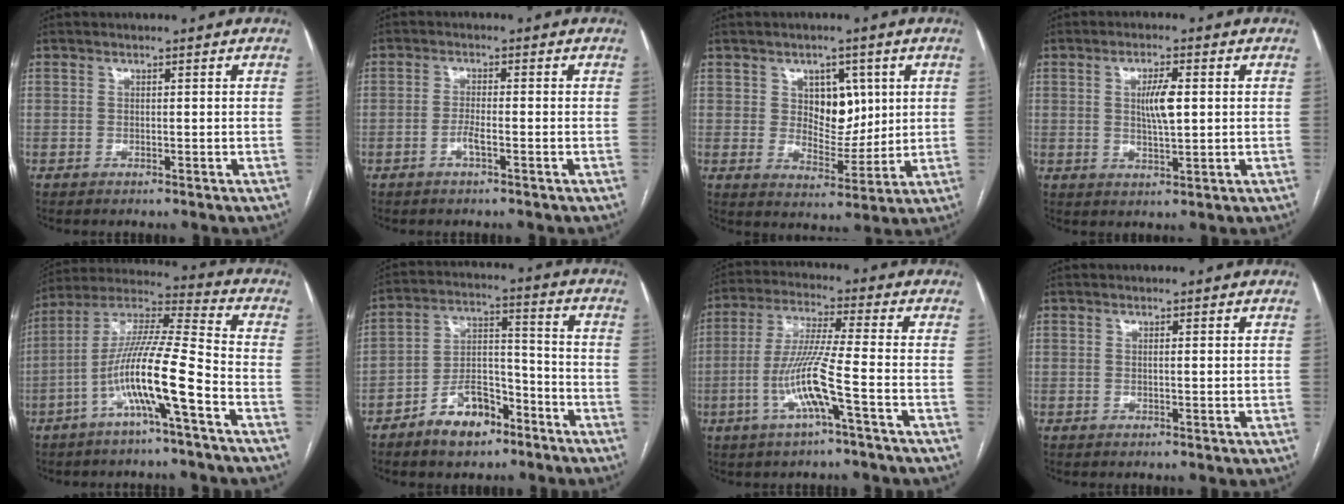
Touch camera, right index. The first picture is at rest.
{"total": 2.2, "force": [-1.0, 0.3, 1.9], "torque": [-0.038, 0.000, -0.021]}
{"total": 7.5, "force": [2.4, 4.8, 5.1], "torque": [-0.072, 0.006, 0.048]}
{"total": 5.0, "force": [0.9, 1.1, 4.8], "torque": [-0.086, 0.003, 0.016]}
{"total": 13.6, "force": [-5.4, 0.0, 12.5], "torque": [-0.239, 0.014, -0.105]}
{"total": 9.9, "force": [-6.5, 4.9, 5.6], "torque": [-0.103, 0.020, -0.113]}
{"total": 9.8, "force": [-3.3, -0.5, 9.2], "torque": [-0.187, -0.002, -0.066]}
{"total": 0.8, "force": [0.3, 0.1, 0.7], "torque": [-0.013, 0.001, 0.005]}